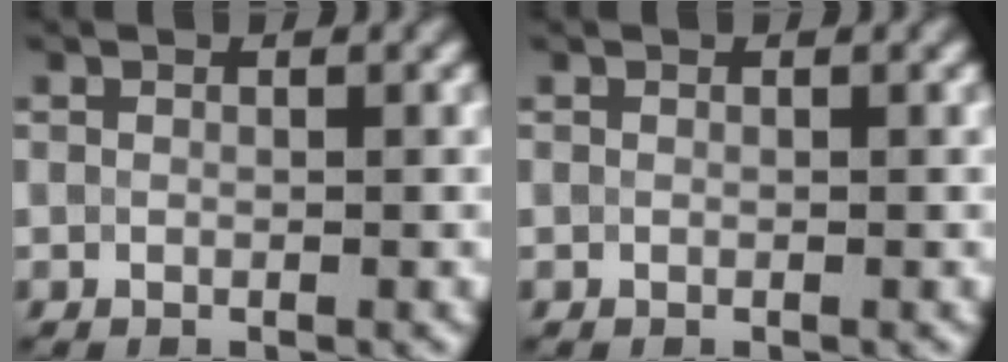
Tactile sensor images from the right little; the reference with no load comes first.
{"total": 0.0}